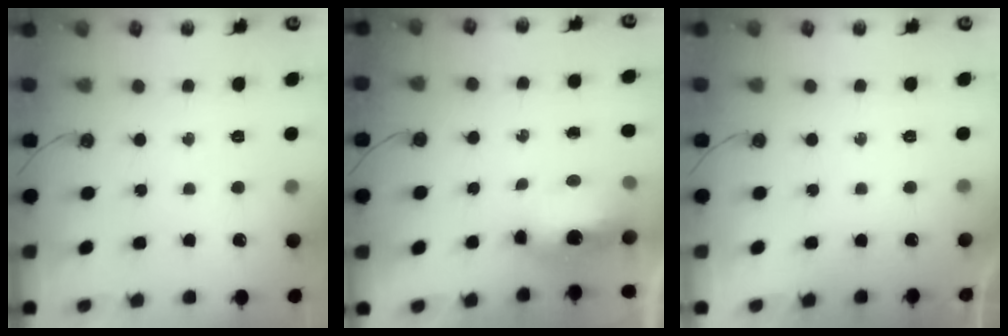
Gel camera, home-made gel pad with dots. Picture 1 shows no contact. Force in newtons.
{"total": 15.5, "press": 9.3, "slide": 12.4}
{"total": 0.0}